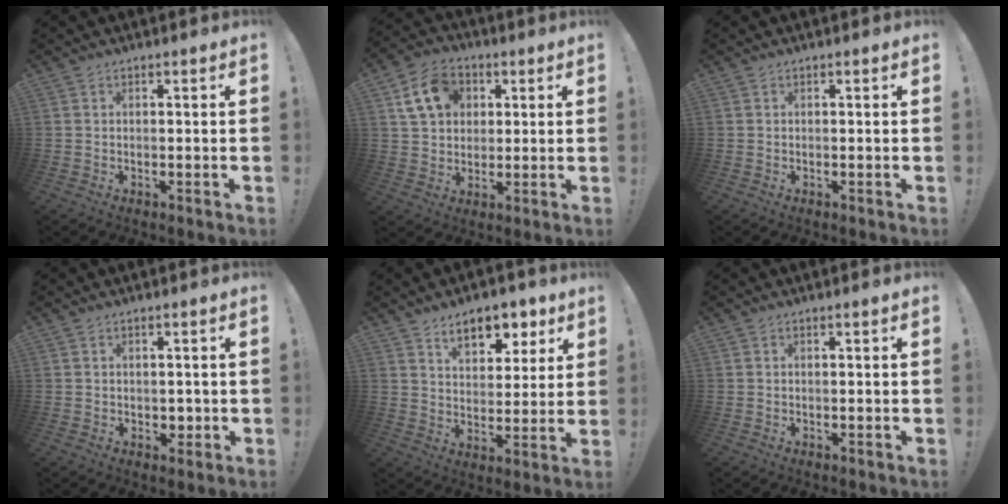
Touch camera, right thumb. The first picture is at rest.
{"total": 12.6, "force": [4.6, 9.8, 6.4], "torque": [-0.100, -0.004, 0.095]}
{"total": 0.0}
{"total": 2.2, "force": [0.1, 2.0, 1.0], "torque": [-0.007, -0.002, 0.000]}
{"total": 10.7, "force": [6.8, 6.2, 5.6], "torque": [-0.075, -0.038, 0.122]}
{"total": 0.6, "force": [0.0, -0.3, 0.5], "torque": [-0.006, -0.002, -0.001]}